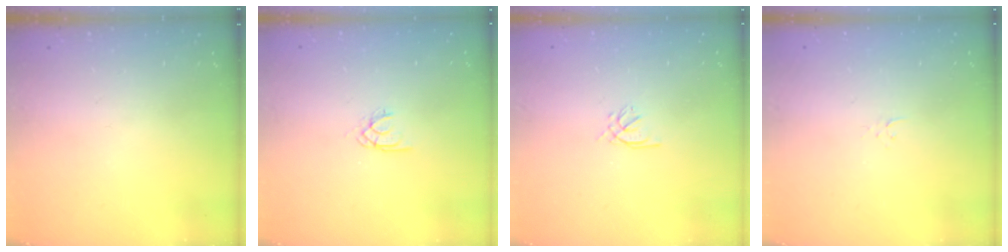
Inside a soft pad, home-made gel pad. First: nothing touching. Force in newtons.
{"total": 2.0, "press": 2.0, "slide": 0.2}
{"total": 0.9, "press": 0.8, "slide": 0.5}
{"total": 2.3, "press": 2.3, "slide": 0.3}